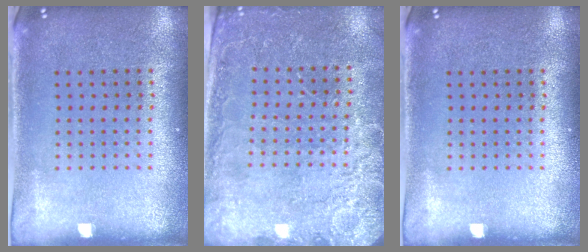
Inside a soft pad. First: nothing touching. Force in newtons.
{"total": 2.7, "press": 2.6, "slide": 0.3}
{"total": 0.0}